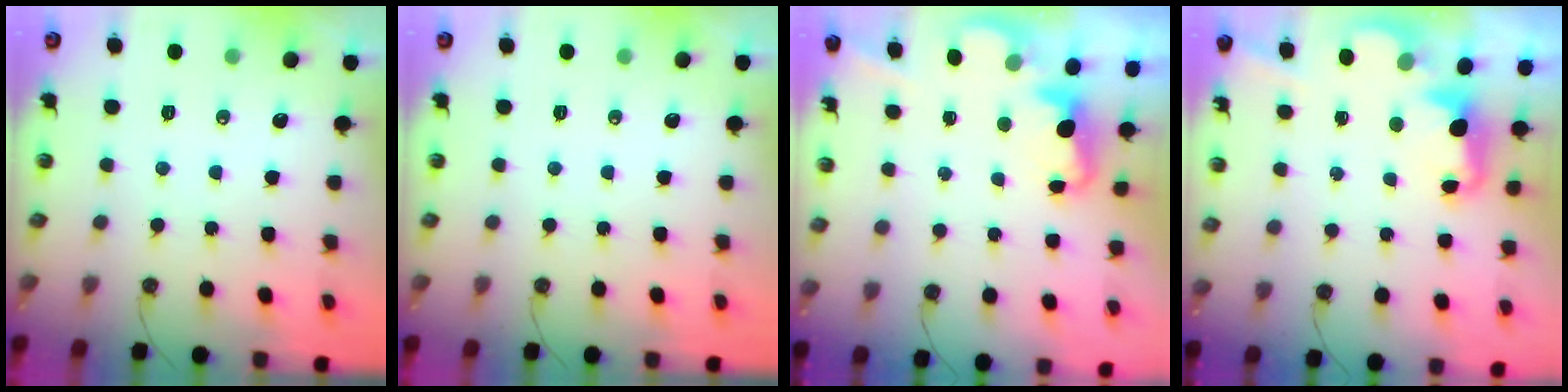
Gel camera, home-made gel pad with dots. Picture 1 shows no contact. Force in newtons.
{"total": 0.0}
{"total": 2.0, "press": 1.9, "slide": 0.5}
{"total": 2.4, "press": 2.4, "slide": 0.5}